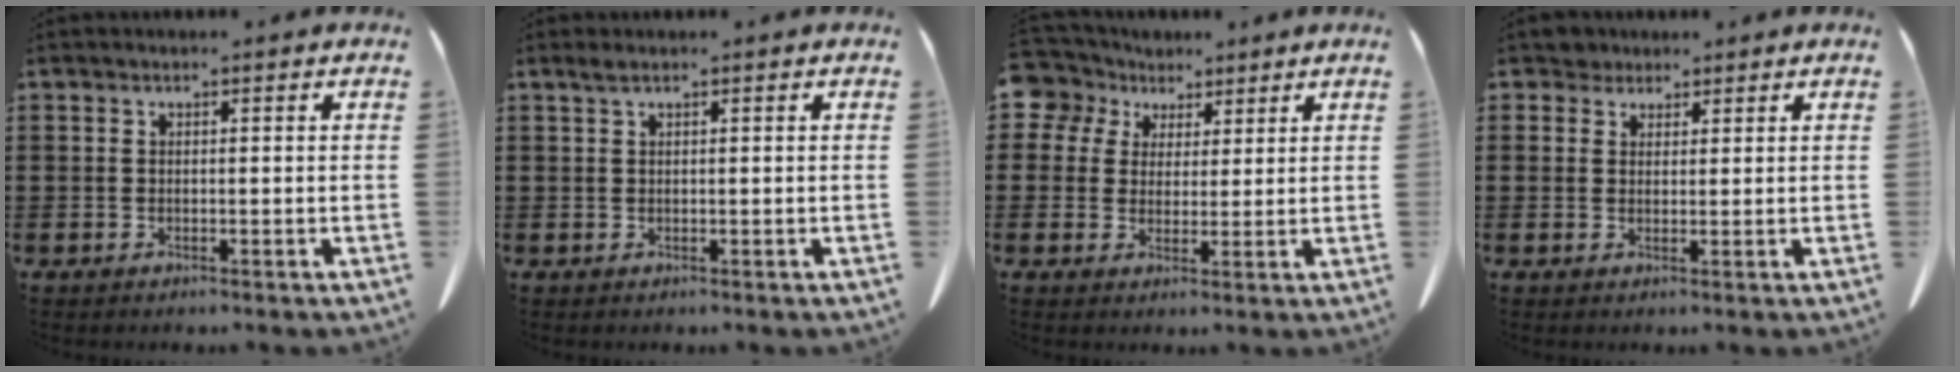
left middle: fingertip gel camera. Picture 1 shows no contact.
{"total": 0.8, "force": [0.5, 0.0, 0.6], "torque": [-0.014, -0.001, 0.010]}
{"total": 6.0, "force": [3.5, 4.7, 1.2], "torque": [-0.054, 0.000, 0.065]}
{"total": 2.3, "force": [2.0, 1.2, 0.1], "torque": [-0.002, 0.003, 0.038]}